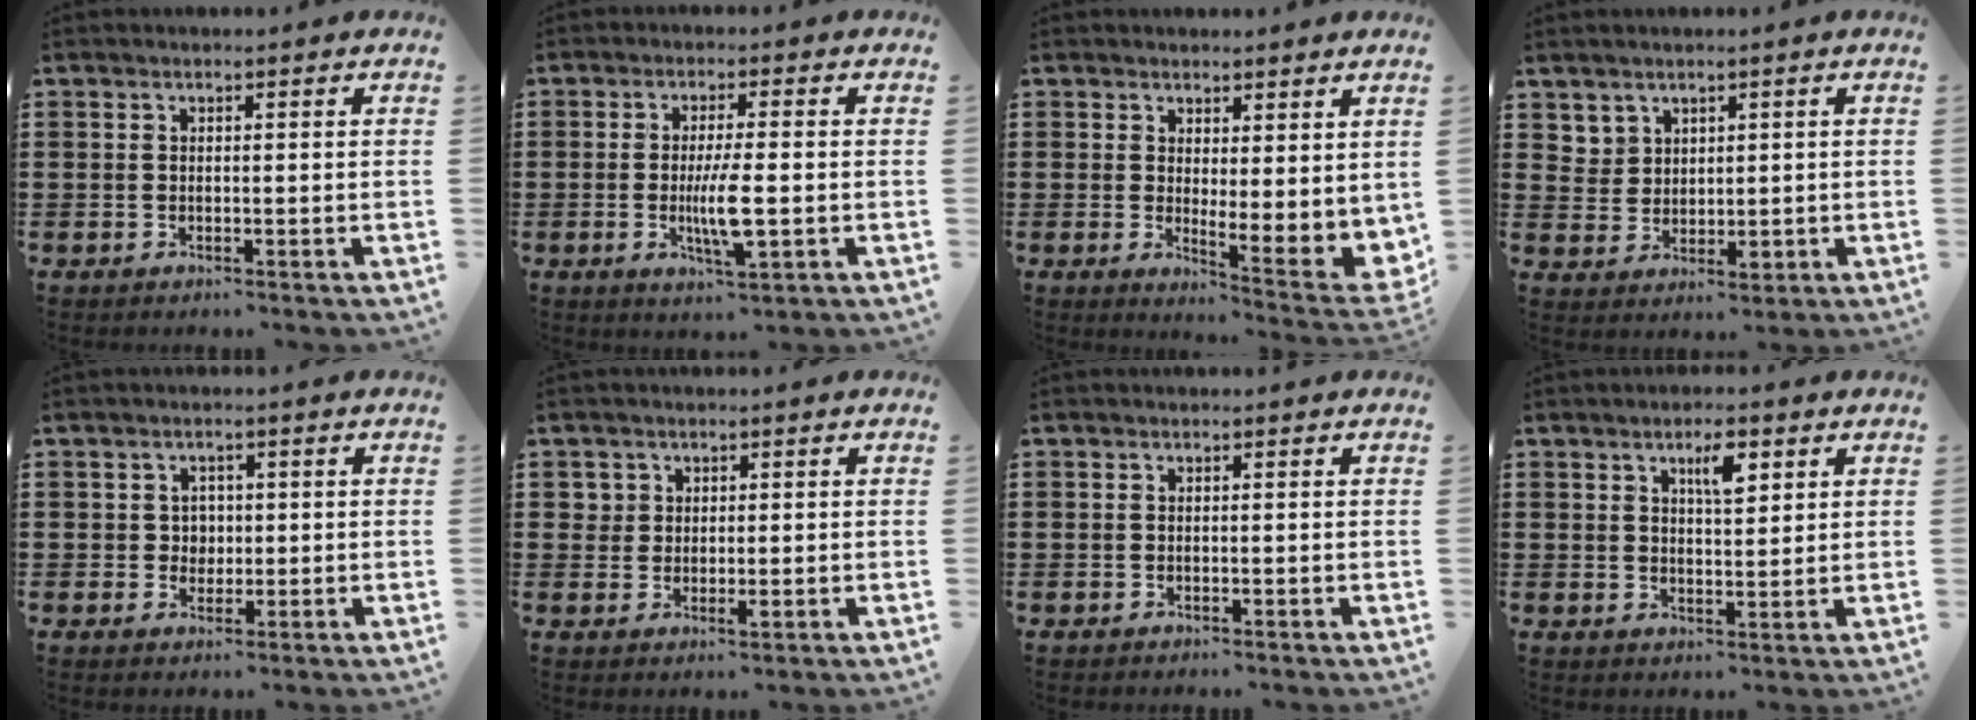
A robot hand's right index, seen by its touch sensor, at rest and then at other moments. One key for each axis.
{"total": 6.2, "fx": -1.0, "fy": 1.1, "fz": 6.0, "tx": -0.123, "ty": -0.014, "tz": -0.023}
{"total": 2.0, "fx": 1.5, "fy": 0.2, "fz": 1.2, "tx": -0.029, "ty": -0.023, "tz": 0.024}
{"total": 3.8, "fx": 2.7, "fy": 2.7, "fz": 0.4, "tx": -0.023, "ty": 0.004, "tz": 0.052}
{"total": 2.2, "fx": 0.3, "fy": 2.0, "fz": 0.7, "tx": -0.021, "ty": 0.009, "tz": 0.003}
{"total": 2.0, "fx": 0.6, "fy": 1.7, "fz": 0.9, "tx": -0.024, "ty": 0.006, "tz": 0.012}
{"total": 0.0}
{"total": 4.2, "fx": 2.2, "fy": 1.4, "fz": 3.3, "tx": -0.055, "ty": 0.002, "tz": 0.033}